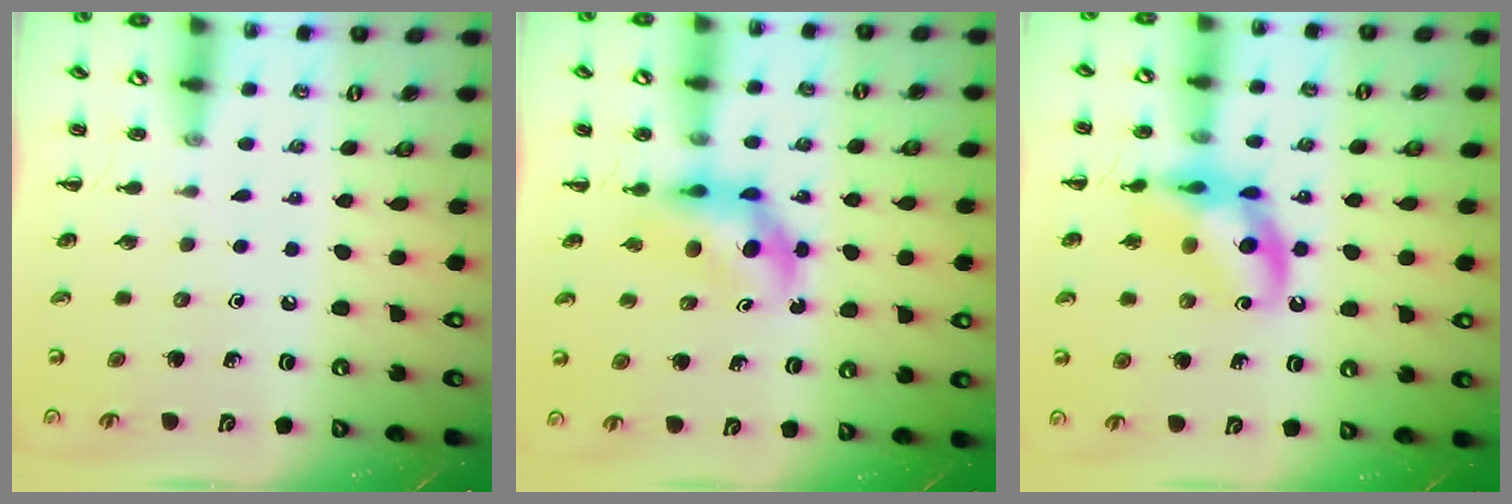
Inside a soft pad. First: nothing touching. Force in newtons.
{"total": 5.7, "press": 5.5, "slide": 1.4}
{"total": 14.1, "press": 13.7, "slide": 3.2}